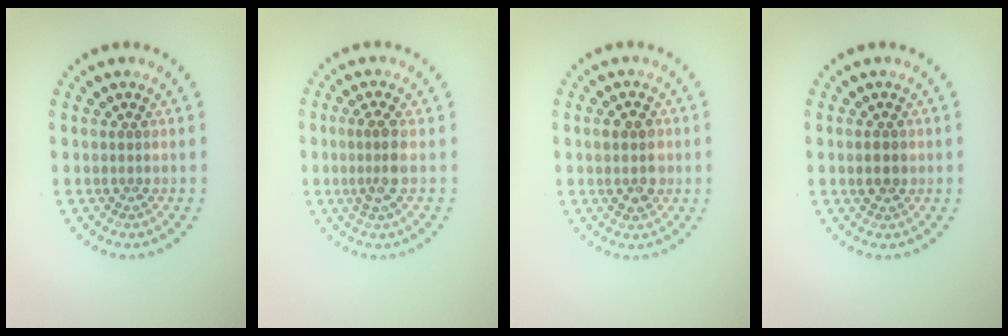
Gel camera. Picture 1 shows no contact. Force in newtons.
{"total": 2.2, "press": 1.8, "slide": 1.2}
{"total": 2.9, "press": 2.9, "slide": 0.1}
{"total": 1.7, "press": 1.7, "slide": 0.2}